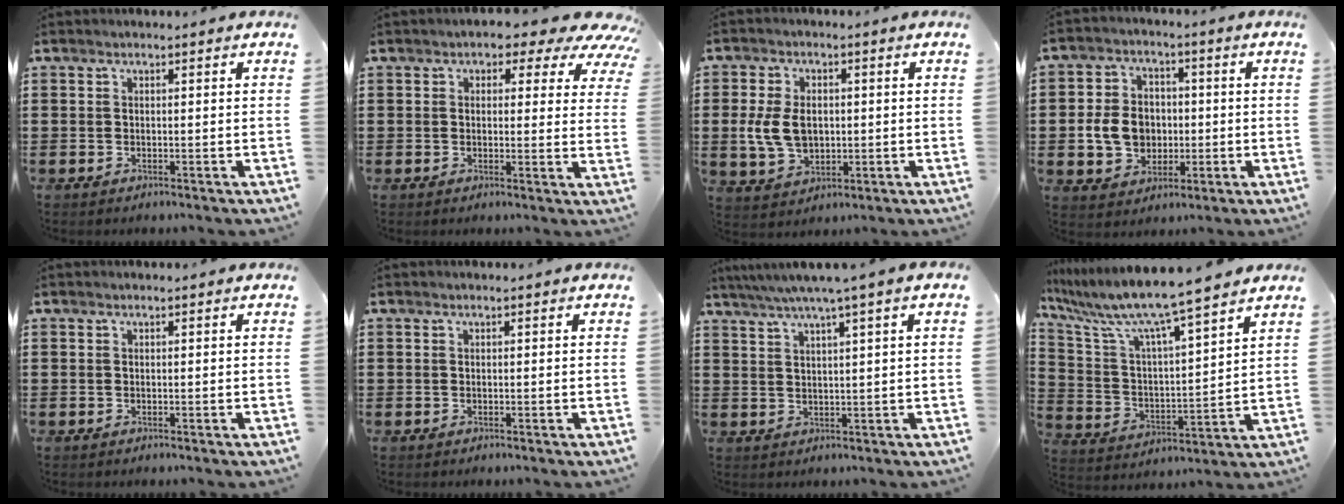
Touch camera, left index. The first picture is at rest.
{"total": 3.9, "force": [2.5, 2.1, 2.2], "torque": [-0.026, -0.016, 0.034]}
{"total": 6.8, "force": [-0.1, 4.8, 4.9], "torque": [-0.118, 0.003, -0.009]}
{"total": 7.7, "force": [-0.7, 6.5, 4.0], "torque": [-0.102, 0.010, -0.017]}
{"total": 0.0}
{"total": 0.0}
{"total": 3.8, "force": [2.2, -0.5, 3.1], "torque": [-0.065, -0.005, 0.033]}
{"total": 8.9, "force": [7.8, -0.5, 4.2], "torque": [-0.117, -0.056, 0.126]}